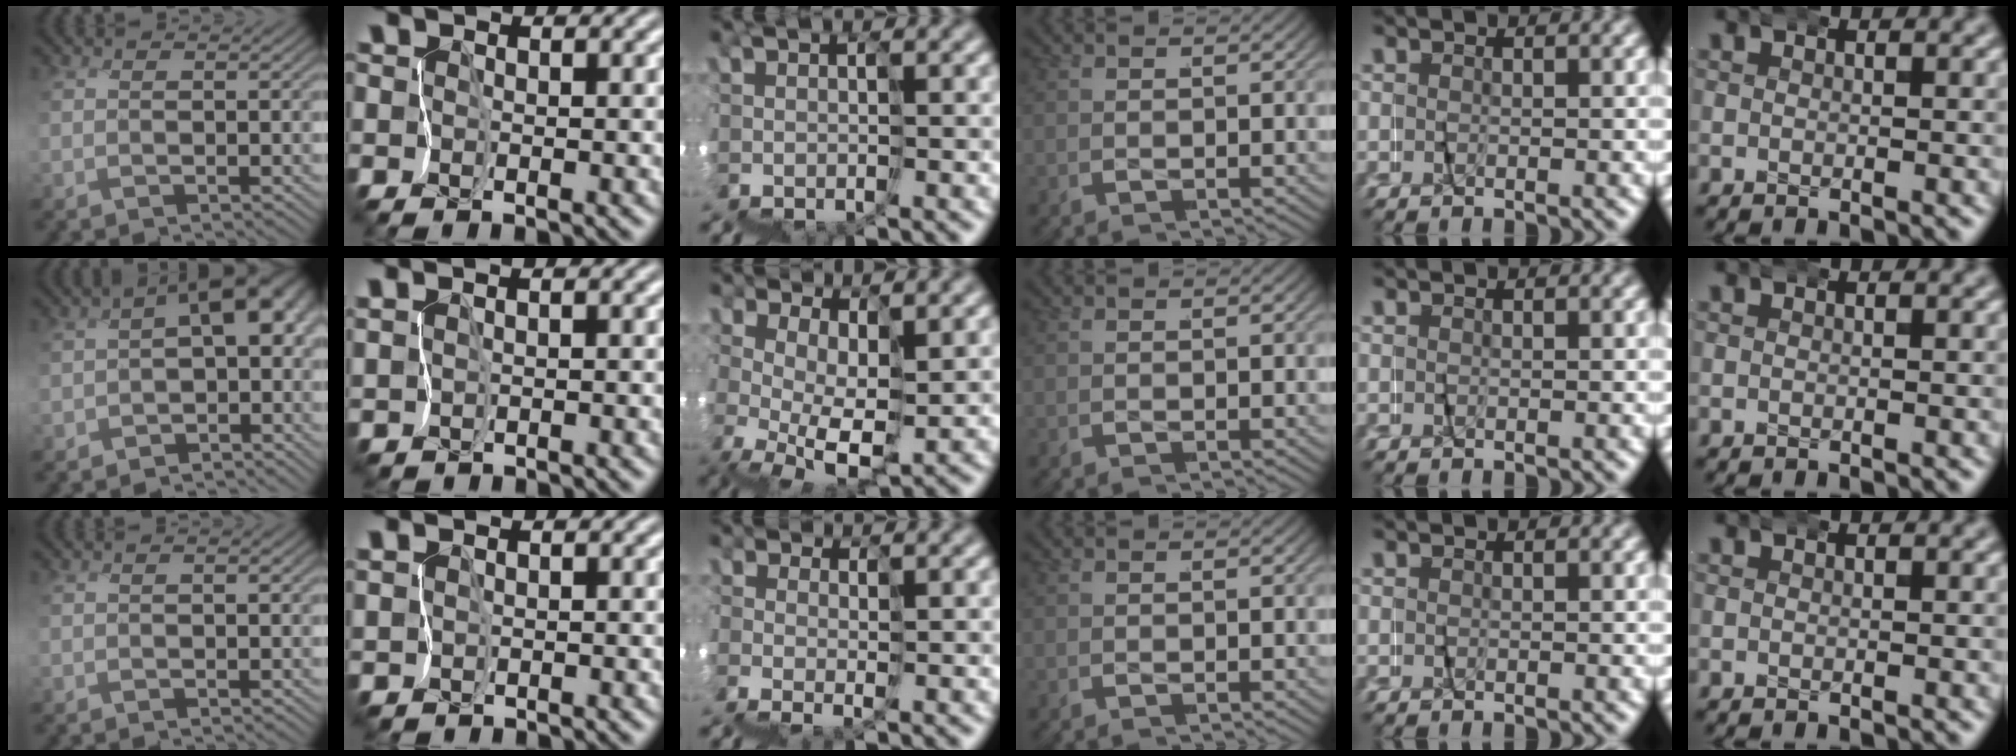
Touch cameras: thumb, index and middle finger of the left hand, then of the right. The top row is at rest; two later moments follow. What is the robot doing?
{"motion": "wrap", "object": "napkin"}